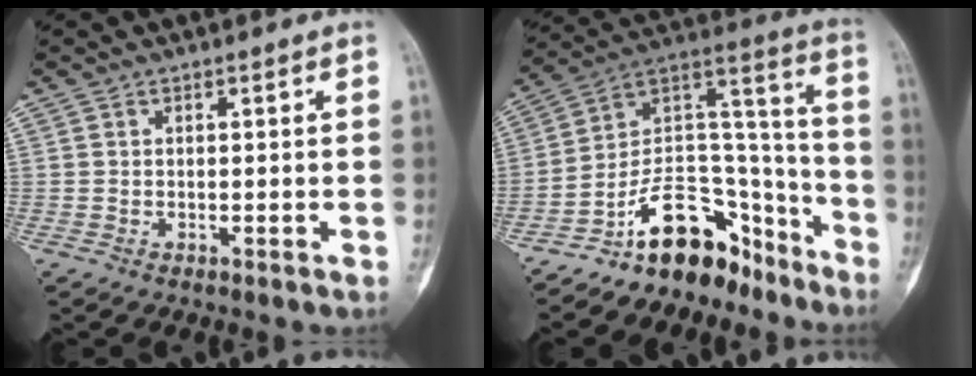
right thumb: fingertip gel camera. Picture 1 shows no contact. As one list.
[{"total": 17.3, "force": [-12.6, 9.3, 7.3], "torque": [-0.072, 0.147, -0.213]}]